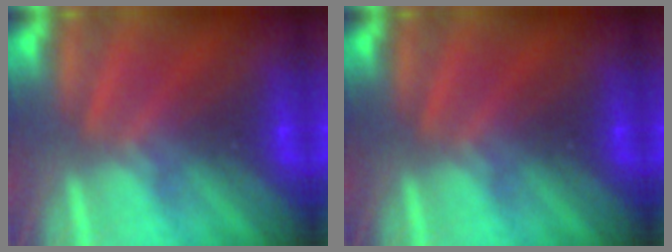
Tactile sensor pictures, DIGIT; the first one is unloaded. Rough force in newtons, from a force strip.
{"total": 0.0}